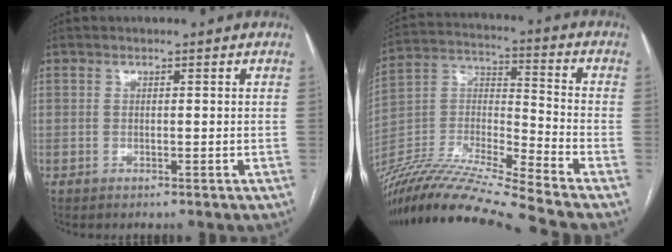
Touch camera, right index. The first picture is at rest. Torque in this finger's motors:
{"motor_torque": [-0.46, -1.56, 0.14, 0.07]}